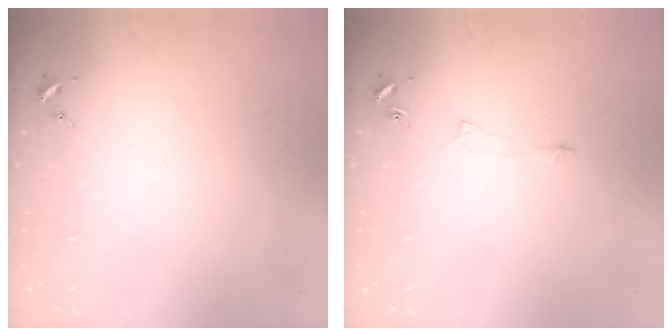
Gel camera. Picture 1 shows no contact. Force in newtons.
{"total": 3.3, "press": 3.3, "slide": 0.3}